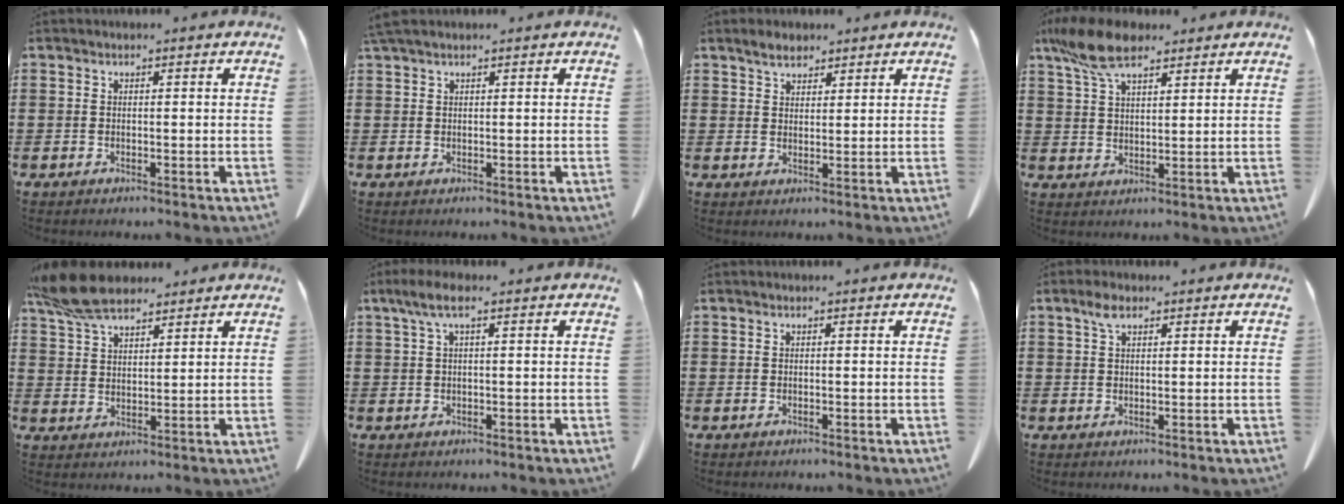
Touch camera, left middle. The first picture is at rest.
{"total": 1.4, "force": [1.0, 0.0, 0.9], "torque": [-0.021, -0.001, 0.020]}
{"total": 3.1, "force": [2.6, 1.3, 1.0], "torque": [-0.019, 0.000, 0.048]}
{"total": 8.9, "force": [6.1, 3.4, 5.6], "torque": [-0.138, -0.007, 0.112]}
{"total": 8.7, "force": [6.9, 3.0, 4.4], "torque": [-0.106, -0.006, 0.133]}
{"total": 3.7, "force": [1.2, 0.9, 3.3], "torque": [-0.075, 0.002, 0.018]}
{"total": 0.0}
{"total": 2.3, "force": [1.3, 1.1, 1.6], "torque": [-0.036, 0.003, 0.023]}